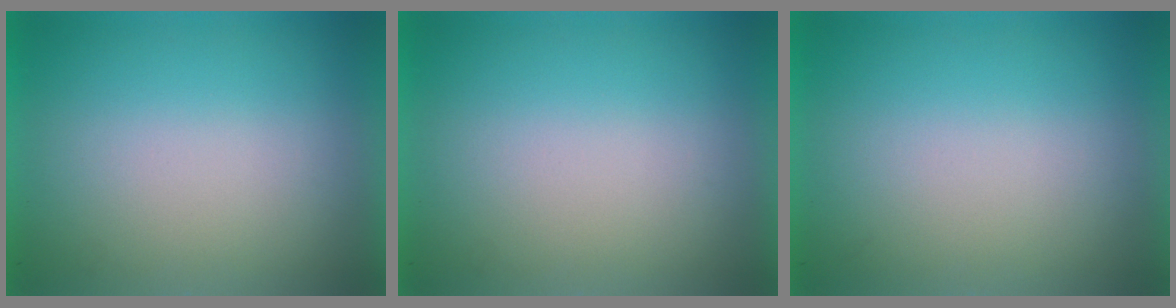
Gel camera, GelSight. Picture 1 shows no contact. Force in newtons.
{"total": 0.0}
{"total": 0.0}